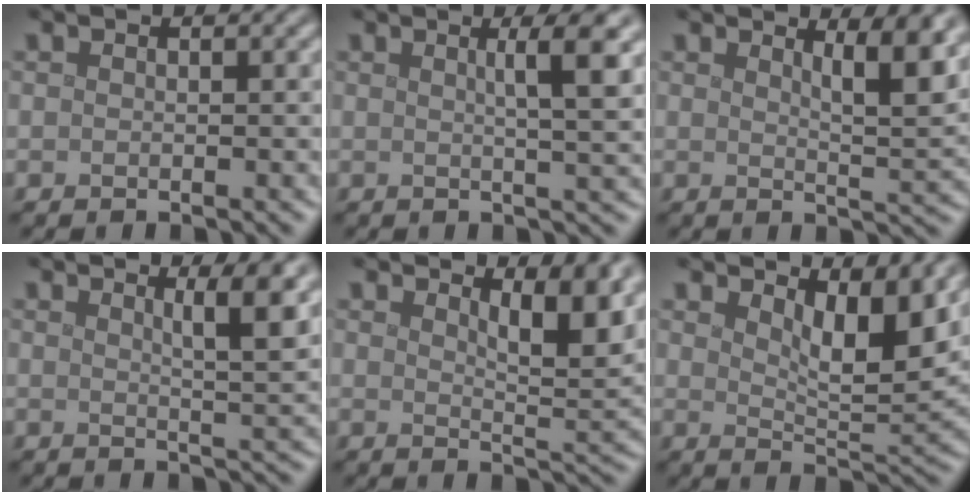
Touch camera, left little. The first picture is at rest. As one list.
[{"total": 4.4, "force": [1.5, 0.6, 4.1], "torque": [-0.054, 0.005, 0.020]}, {"total": 4.8, "force": [2.5, 1.0, 3.9], "torque": [-0.051, -0.007, 0.038]}, {"total": 4.4, "force": [1.9, 0.8, 3.9], "torque": [-0.049, -0.003, 0.029]}, {"total": 5.1, "force": [2.9, 1.5, 4.0], "torque": [-0.055, -0.007, 0.043]}, {"total": 5.3, "force": [3.0, 1.6, 4.0], "torque": [-0.062, -0.011, 0.045]}]